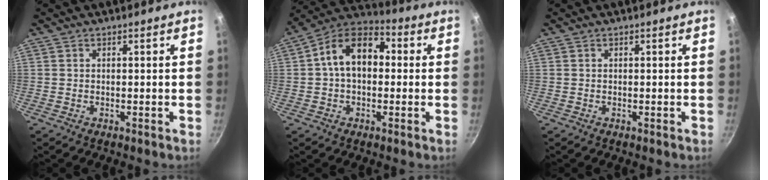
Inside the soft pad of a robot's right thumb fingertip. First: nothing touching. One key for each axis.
{"total": 12.9, "fx": 1.2, "fy": 8.7, "fz": 9.4, "tx": -0.116, "ty": 0.035, "tz": -0.002}
{"total": 0.0}